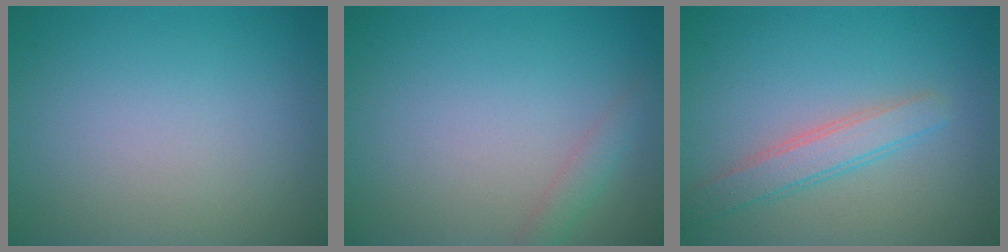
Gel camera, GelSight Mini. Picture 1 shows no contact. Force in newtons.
{"total": 1.4, "press": 1.4, "slide": 0.0}
{"total": 2.7, "press": 2.7, "slide": 0.1}